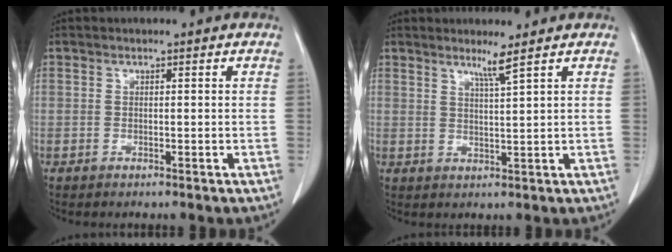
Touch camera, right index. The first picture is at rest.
{"total": 2.7, "force": [1.9, -1.1, 1.6], "torque": [-0.032, -0.013, 0.039]}